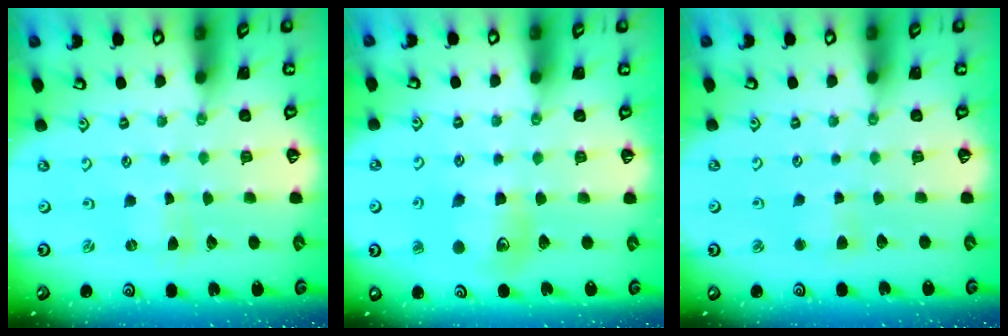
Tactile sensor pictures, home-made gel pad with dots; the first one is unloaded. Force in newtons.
{"total": 11.5, "press": 11.5, "slide": 0.8}
{"total": 2.4, "press": 2.4, "slide": 0.5}